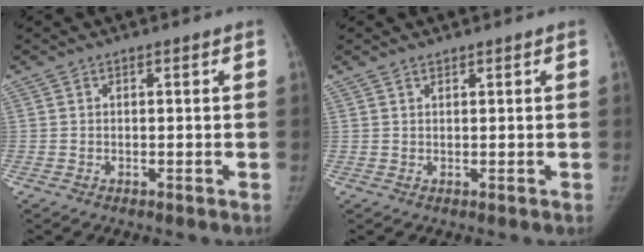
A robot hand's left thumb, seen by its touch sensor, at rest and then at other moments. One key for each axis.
{"total": 0.8, "fx": 0.7, "fy": 0.2, "fz": 0.2, "tx": -0.004, "ty": -0.005, "tz": 0.013}